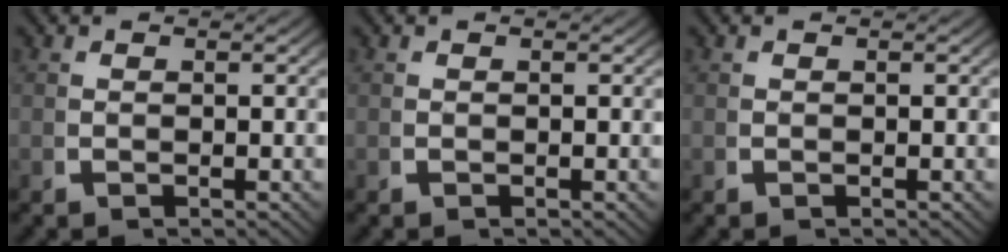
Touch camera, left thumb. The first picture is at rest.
{"total": 0.0}
{"total": 0.0}